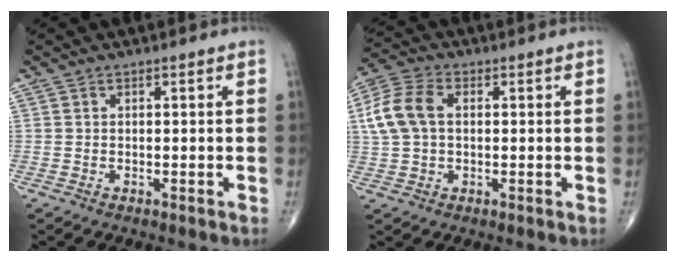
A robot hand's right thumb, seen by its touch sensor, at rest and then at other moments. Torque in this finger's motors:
{"motor_torque": [-0.57, 0.93, 1.03, 0.31, 0.09]}